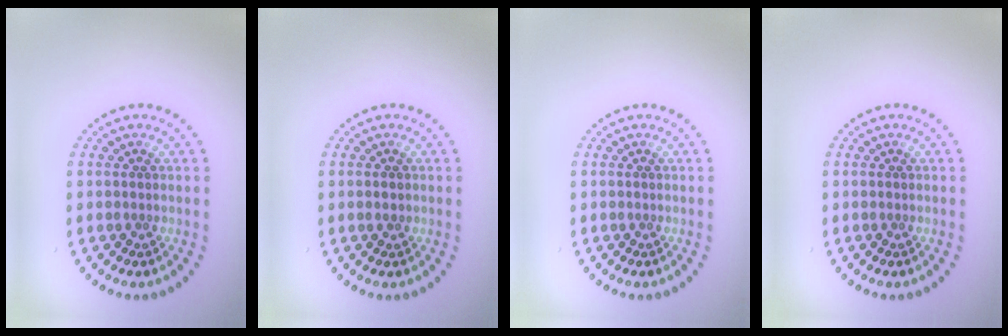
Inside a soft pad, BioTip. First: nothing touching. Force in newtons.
{"total": 1.0, "press": 1.0, "slide": 0.1}
{"total": 0.0}
{"total": 0.0}